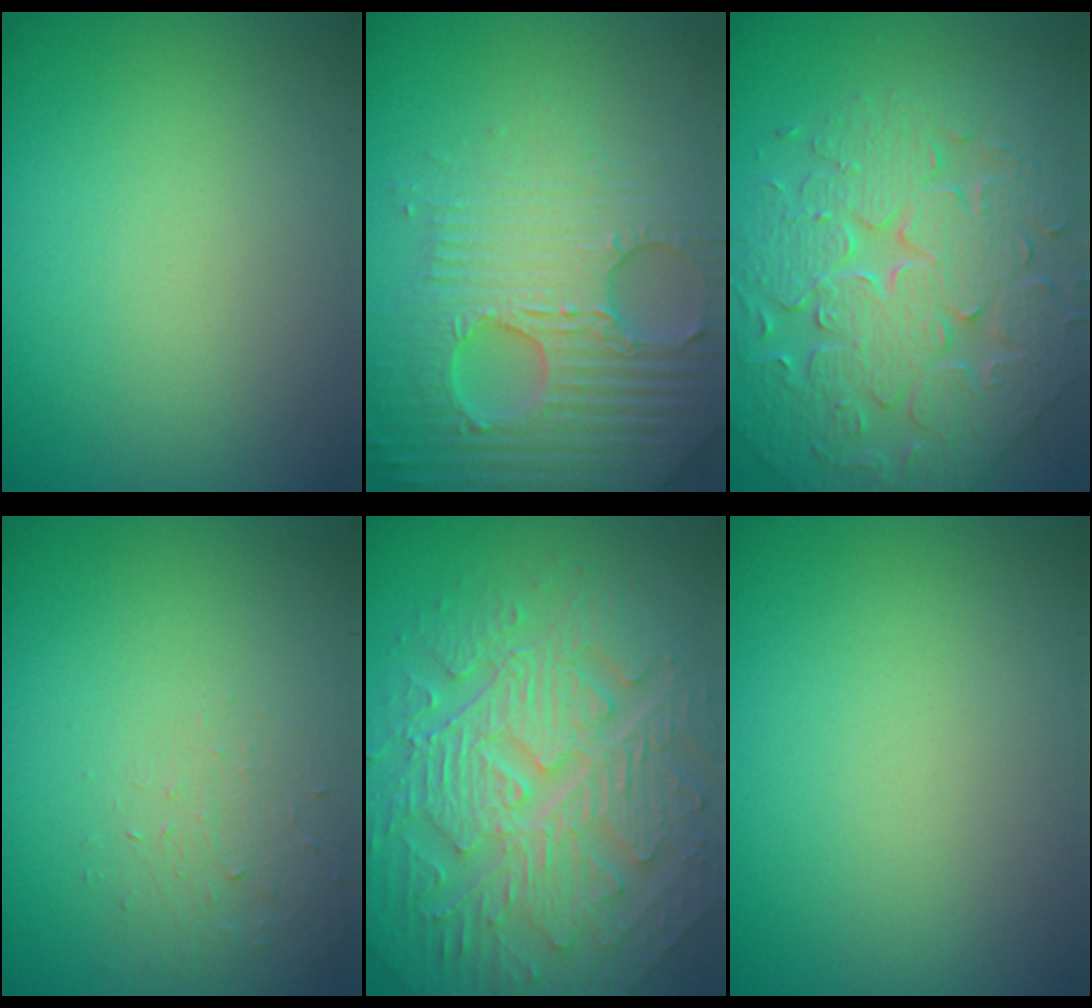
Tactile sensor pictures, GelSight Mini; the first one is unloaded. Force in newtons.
{"total": 7.3, "press": 7.1, "slide": 1.8}
{"total": 7.2, "press": 6.2, "slide": 3.5}
{"total": 1.3, "press": 0.6, "slide": 1.2}
{"total": 10.2, "press": 6.8, "slide": 7.5}
{"total": 0.0}